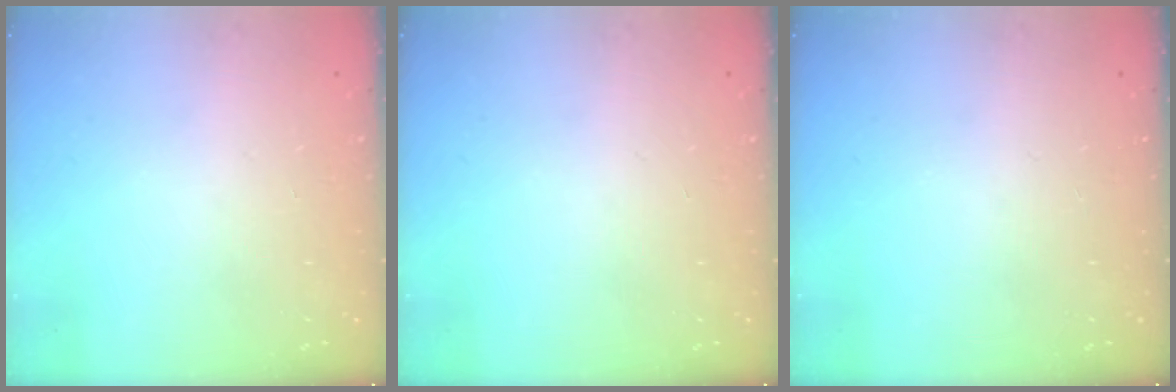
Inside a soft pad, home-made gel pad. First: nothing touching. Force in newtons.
{"total": 0.0}
{"total": 0.0}